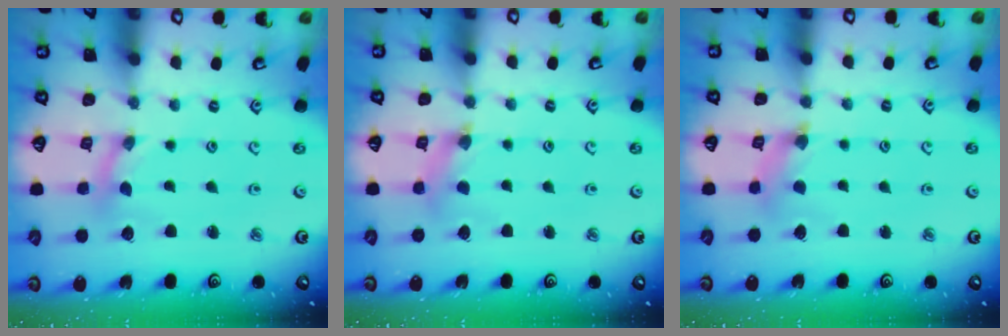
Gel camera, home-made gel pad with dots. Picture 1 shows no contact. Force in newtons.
{"total": 2.5, "press": 2.4, "slide": 0.3}
{"total": 2.7, "press": 2.7, "slide": 0.3}